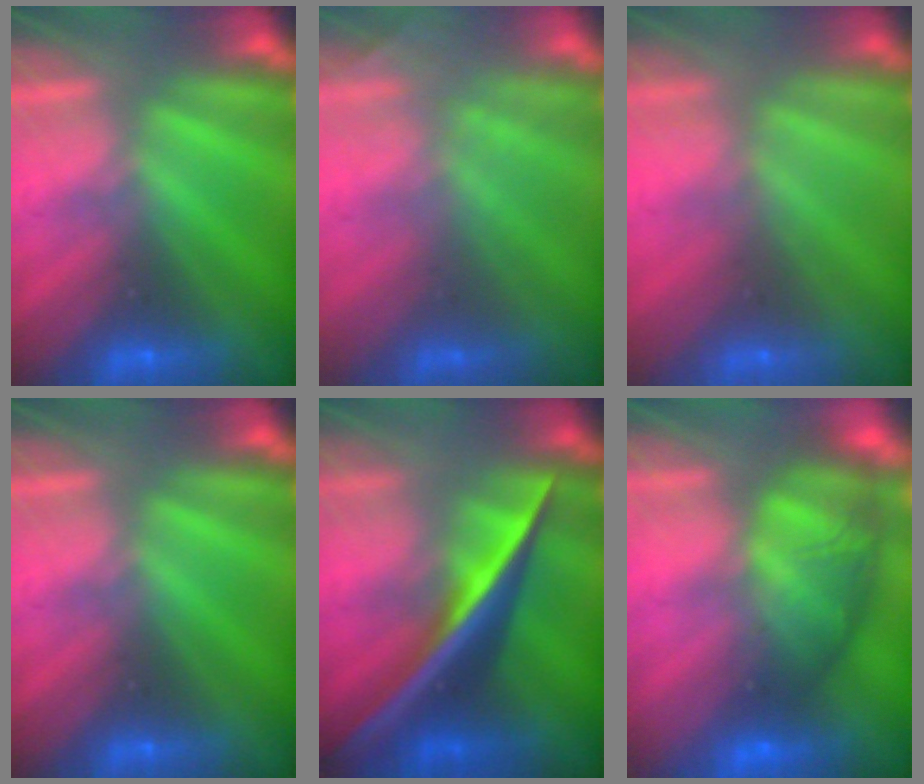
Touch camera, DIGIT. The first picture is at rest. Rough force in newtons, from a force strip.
{"total": 1.8}
{"total": 5.8}
{"total": 0.0}
{"total": 2.5}
{"total": 7.3}